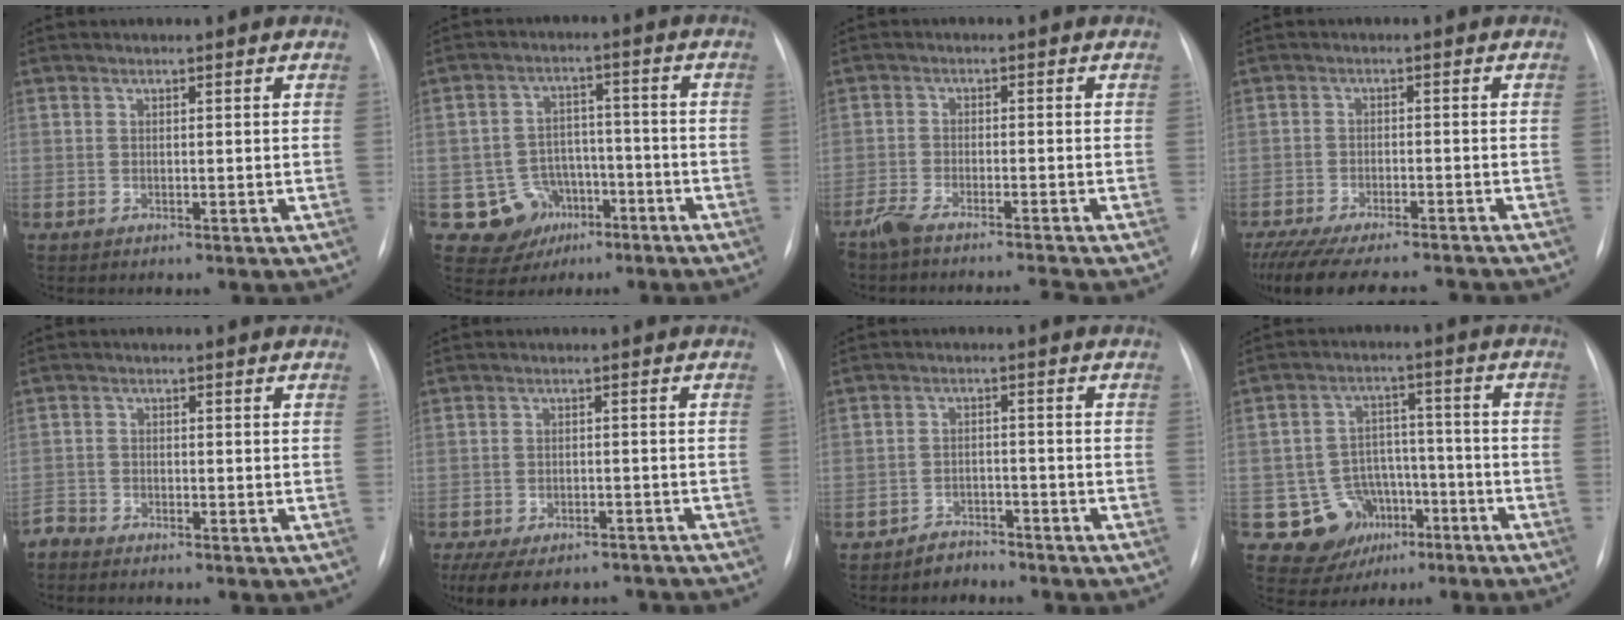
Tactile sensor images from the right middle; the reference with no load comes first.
{"total": 7.7, "force": [-3.4, 6.9, 1.0], "torque": [-0.009, 0.012, -0.043]}
{"total": 6.1, "force": [-5.4, -0.8, 2.6], "torque": [-0.044, -0.013, -0.094]}
{"total": 15.1, "force": [-13.5, 1.9, 6.5], "torque": [-0.127, -0.025, -0.195]}
{"total": 1.9, "force": [-1.9, 0.1, -0.2], "torque": [0.006, -0.007, -0.039]}
{"total": 12.5, "force": [-10.5, 4.8, 4.9], "torque": [-0.094, 0.001, -0.136]}
{"total": 2.9, "force": [-2.6, 1.3, -0.1], "torque": [-0.006, 0.003, -0.041]}
{"total": 8.8, "force": [-4.0, 7.7, 1.6], "torque": [-0.015, 0.032, -0.050]}